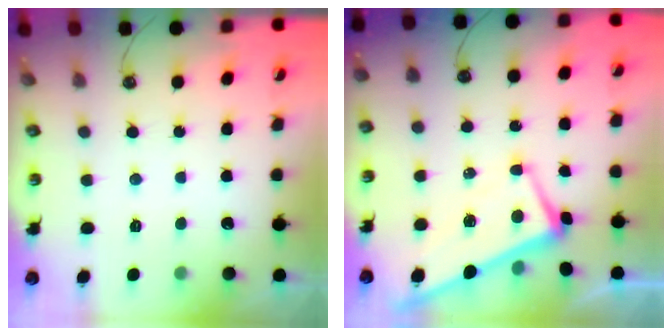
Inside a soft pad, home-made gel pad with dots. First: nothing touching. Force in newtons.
{"total": 2.4, "press": 2.4, "slide": 0.3}